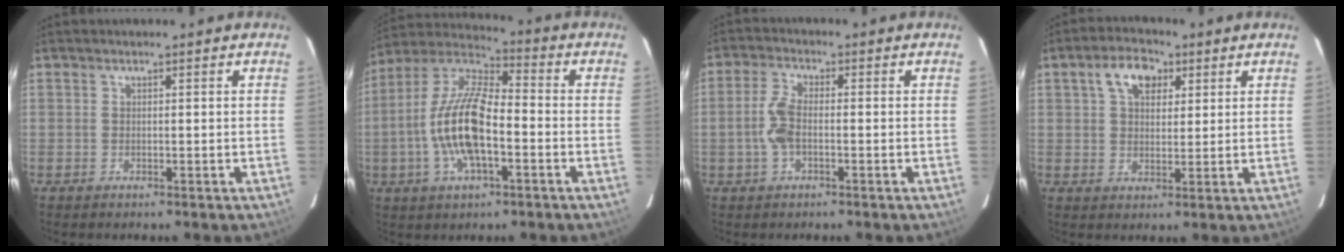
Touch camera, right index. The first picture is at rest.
{"total": 15.6, "force": [-3.6, 6.2, 13.8], "torque": [-0.279, 0.004, -0.073]}
{"total": 5.1, "force": [-1.1, 2.5, 4.3], "torque": [-0.097, 0.007, -0.020]}
{"total": 7.0, "force": [3.0, 4.5, 4.4], "torque": [-0.076, 0.025, 0.053]}